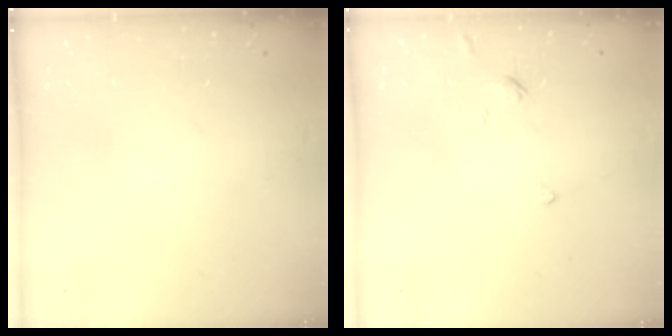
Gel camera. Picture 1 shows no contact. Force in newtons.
{"total": 2.1, "press": 2.0, "slide": 0.6}